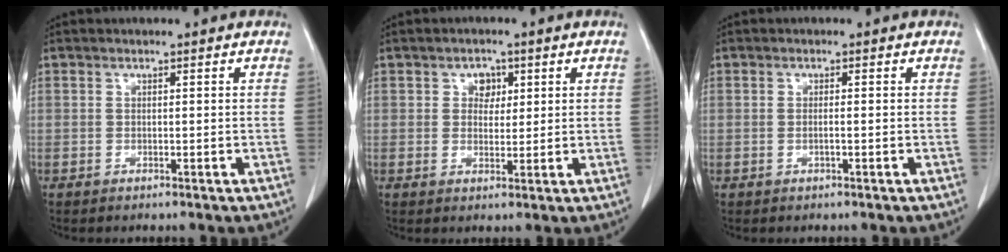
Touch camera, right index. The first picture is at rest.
{"total": 3.7, "force": [1.3, 2.8, 2.1], "torque": [-0.035, 0.010, 0.024]}
{"total": 1.2, "force": [-0.3, 0.3, 1.1], "torque": [-0.027, 0.002, -0.002]}